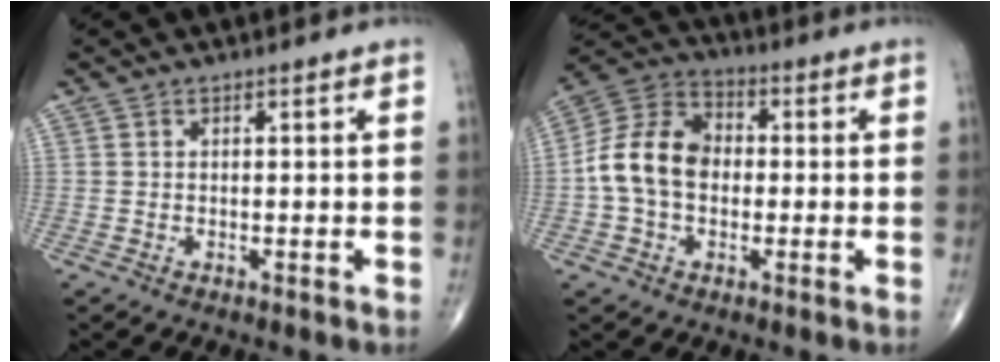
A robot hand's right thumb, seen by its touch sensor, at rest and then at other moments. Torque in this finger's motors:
{"motor_torque": [1.69, 1.67, 0.69, -0.59, 0.12]}